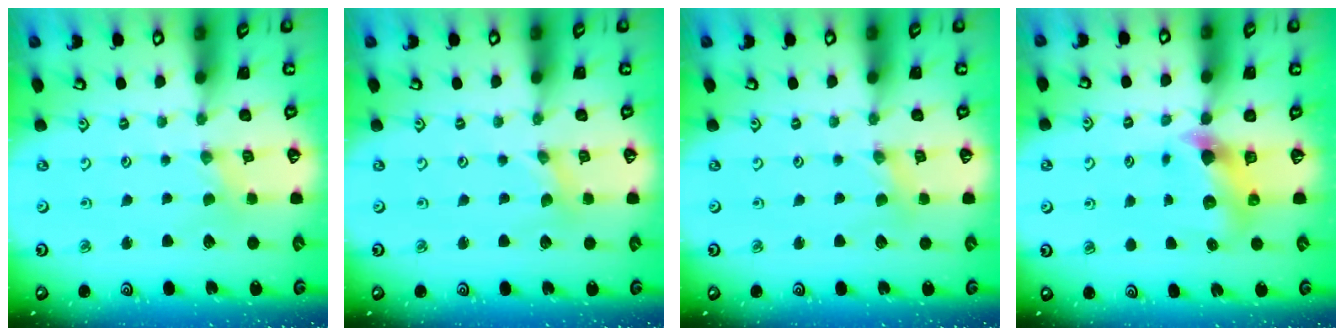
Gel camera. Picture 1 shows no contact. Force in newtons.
{"total": 0.0}
{"total": 1.3, "press": 1.2, "slide": 0.3}
{"total": 6.0, "press": 6.0, "slide": 0.4}